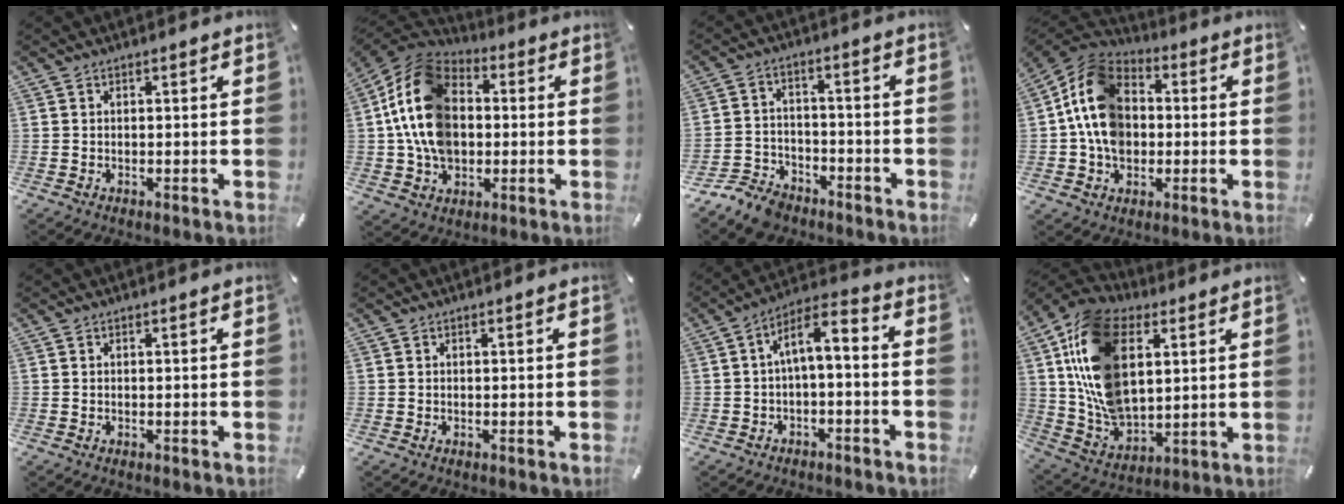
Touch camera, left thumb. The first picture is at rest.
{"total": 17.2, "force": [-0.3, 13.2, 11.0], "torque": [-0.255, 0.016, -0.006]}
{"total": 9.1, "force": [-7.3, 4.6, 2.9], "torque": [-0.052, 0.042, -0.136]}
{"total": 14.3, "force": [-0.9, 11.7, 8.2], "torque": [-0.193, 0.017, -0.018]}
{"total": 0.0}
{"total": 0.0}
{"total": 5.9, "force": [-1.0, 2.6, 5.2], "torque": [-0.096, 0.004, -0.019]}
{"total": 20.6, "force": [6.3, 14.0, 13.8], "torque": [-0.321, -0.018, 0.113]}